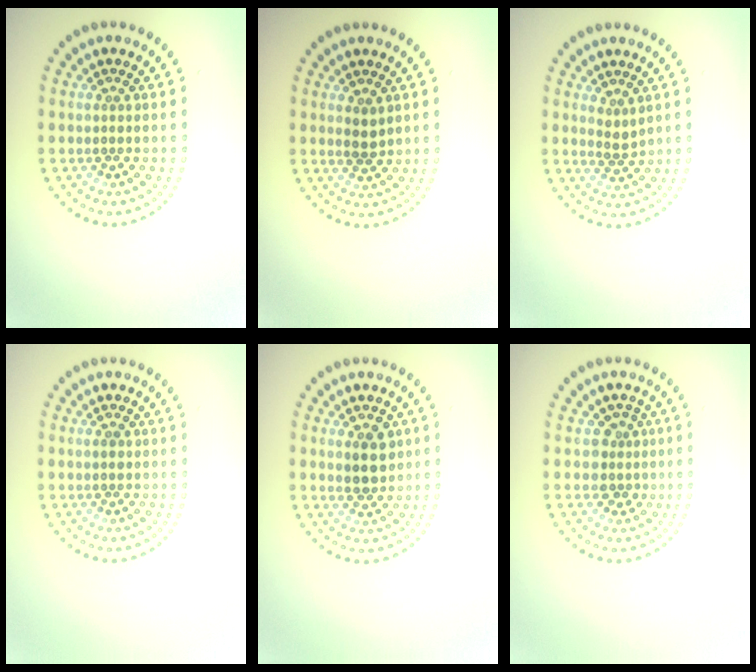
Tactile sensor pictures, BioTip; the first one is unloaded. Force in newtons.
{"total": 1.5, "press": 1.4, "slide": 0.5}
{"total": 1.5, "press": 1.1, "slide": 1.0}
{"total": 1.0, "press": 1.0, "slide": 0.1}
{"total": 2.9, "press": 2.8, "slide": 0.8}
{"total": 2.1, "press": 1.7, "slide": 1.2}